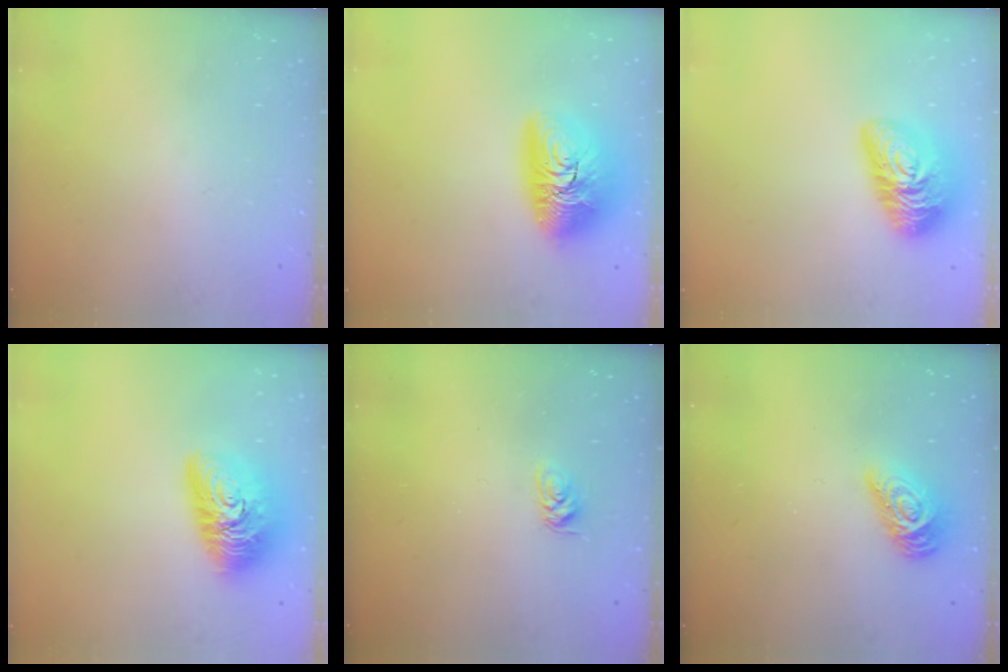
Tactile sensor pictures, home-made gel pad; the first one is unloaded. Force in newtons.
{"total": 14.9, "press": 14.9, "slide": 1.2}
{"total": 16.8, "press": 16.8, "slide": 1.0}
{"total": 15.6, "press": 15.5, "slide": 1.1}
{"total": 3.4, "press": 3.4, "slide": 0.5}
{"total": 11.3, "press": 11.3, "slide": 0.4}